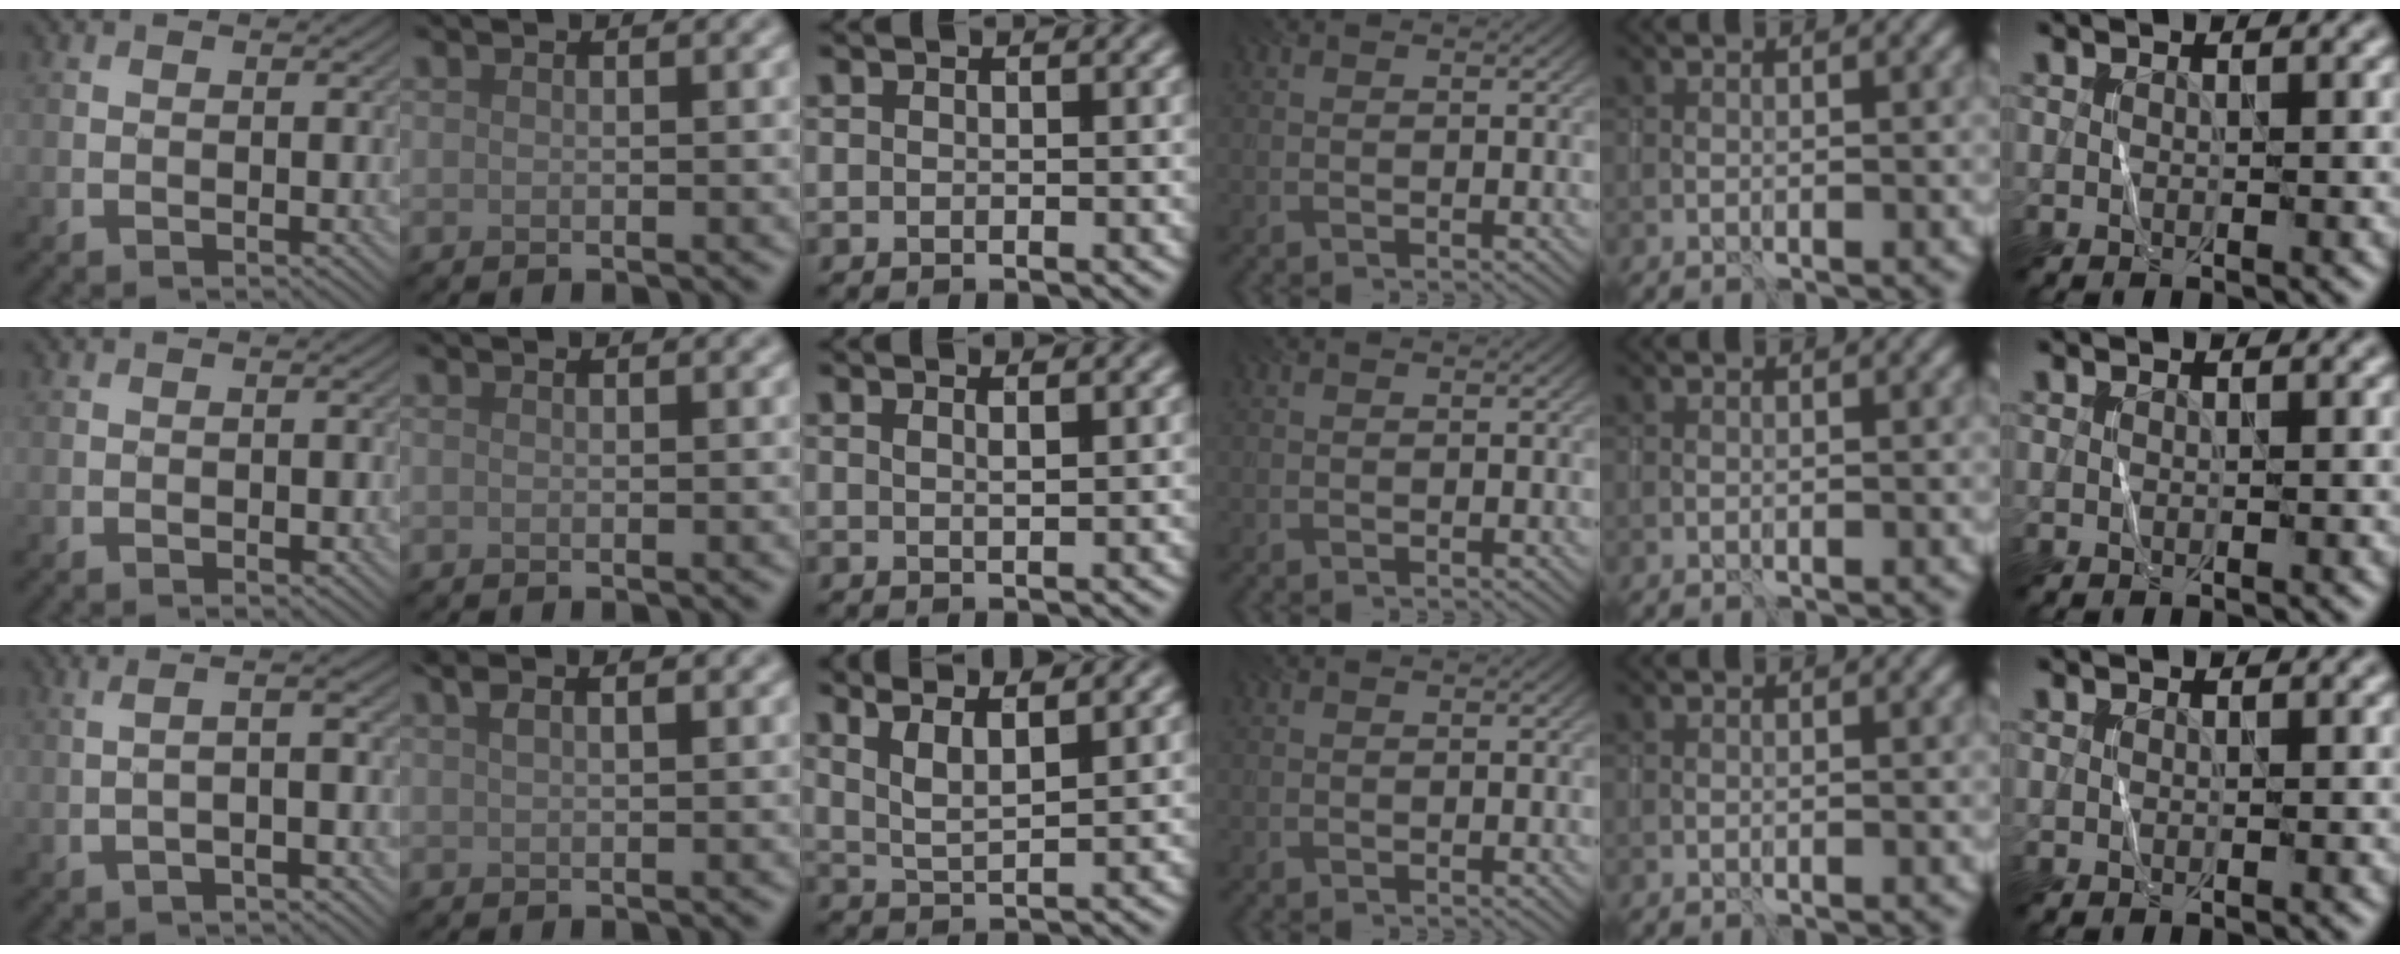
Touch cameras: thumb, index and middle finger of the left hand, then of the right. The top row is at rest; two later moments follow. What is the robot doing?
{"motion": "wrap", "object": "sponge"}